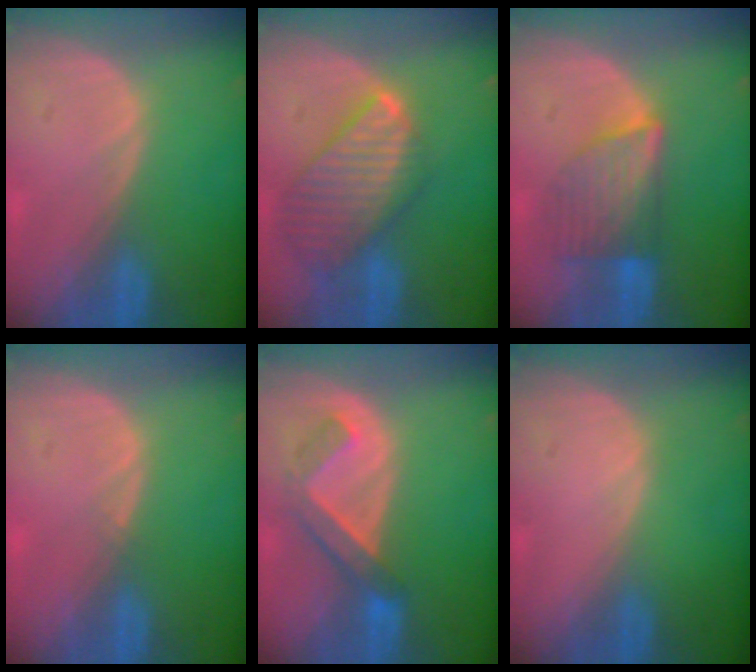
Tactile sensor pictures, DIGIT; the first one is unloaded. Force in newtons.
{"total": 9.7, "press": 8.4, "slide": 4.9}
{"total": 6.7, "press": 6.6, "slide": 1.3}
{"total": 0.6, "press": 0.5, "slide": 0.4}
{"total": 5.1, "press": 5.1, "slide": 0.6}
{"total": 0.0}